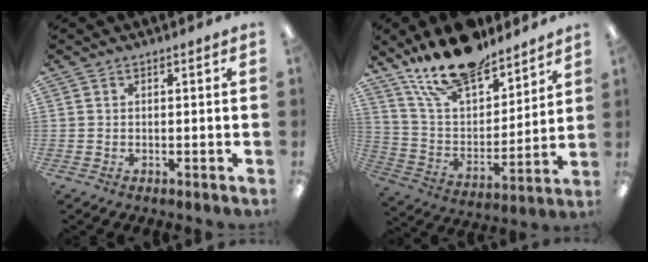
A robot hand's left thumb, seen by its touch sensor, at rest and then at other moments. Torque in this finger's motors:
{"motor_torque": [2.07, 1.17, 1.32, -1.45, 0.51]}